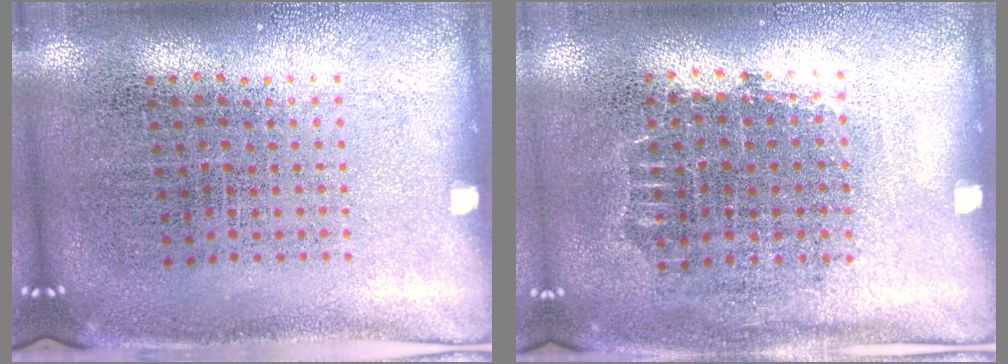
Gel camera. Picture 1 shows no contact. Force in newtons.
{"total": 0.7, "press": 0.7, "slide": 0.2}